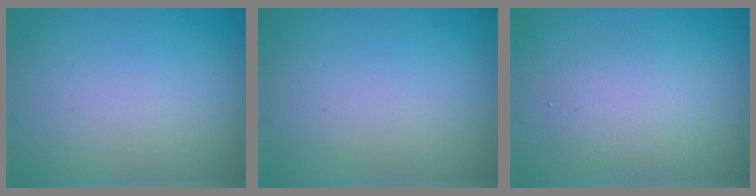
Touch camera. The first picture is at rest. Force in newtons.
{"total": 0.0}
{"total": 3.5, "press": 3.5, "slide": 0.3}